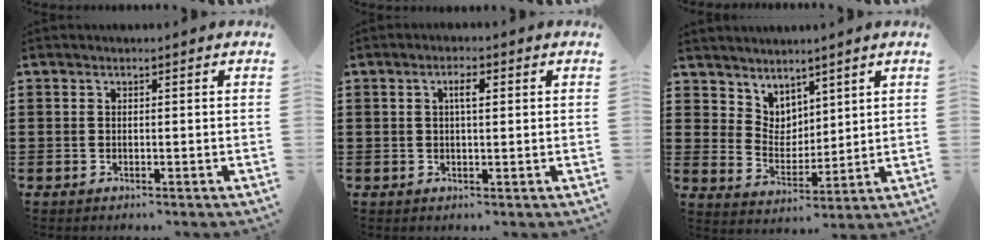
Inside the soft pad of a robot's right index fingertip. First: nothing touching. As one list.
[{"total": 2.6, "force": [0.5, 0.8, 2.5], "torque": [-0.048, 0.007, 0.006]}, {"total": 4.7, "force": [3.9, 2.4, -0.7], "torque": [-0.012, -0.019, 0.075]}]